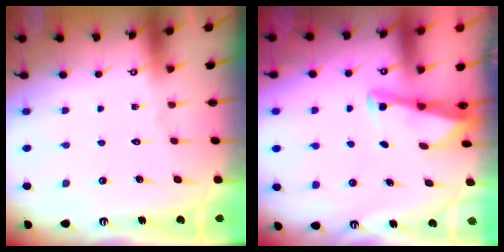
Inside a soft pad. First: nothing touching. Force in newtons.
{"total": 2.8, "press": 2.8, "slide": 0.3}